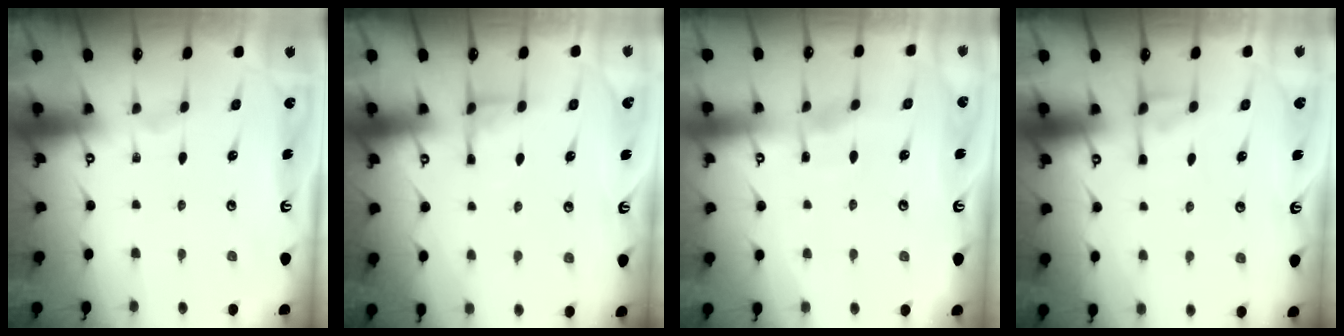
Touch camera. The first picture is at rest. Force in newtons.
{"total": 4.9, "press": 4.8, "slide": 0.9}
{"total": 2.8, "press": 2.7, "slide": 0.5}
{"total": 4.4, "press": 4.2, "slide": 1.0}